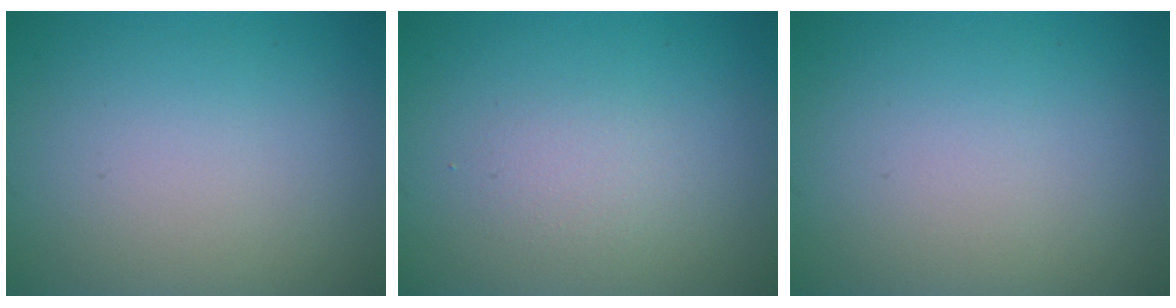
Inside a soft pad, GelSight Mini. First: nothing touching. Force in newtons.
{"total": 1.4, "press": 1.4, "slide": 0.1}
{"total": 0.0}